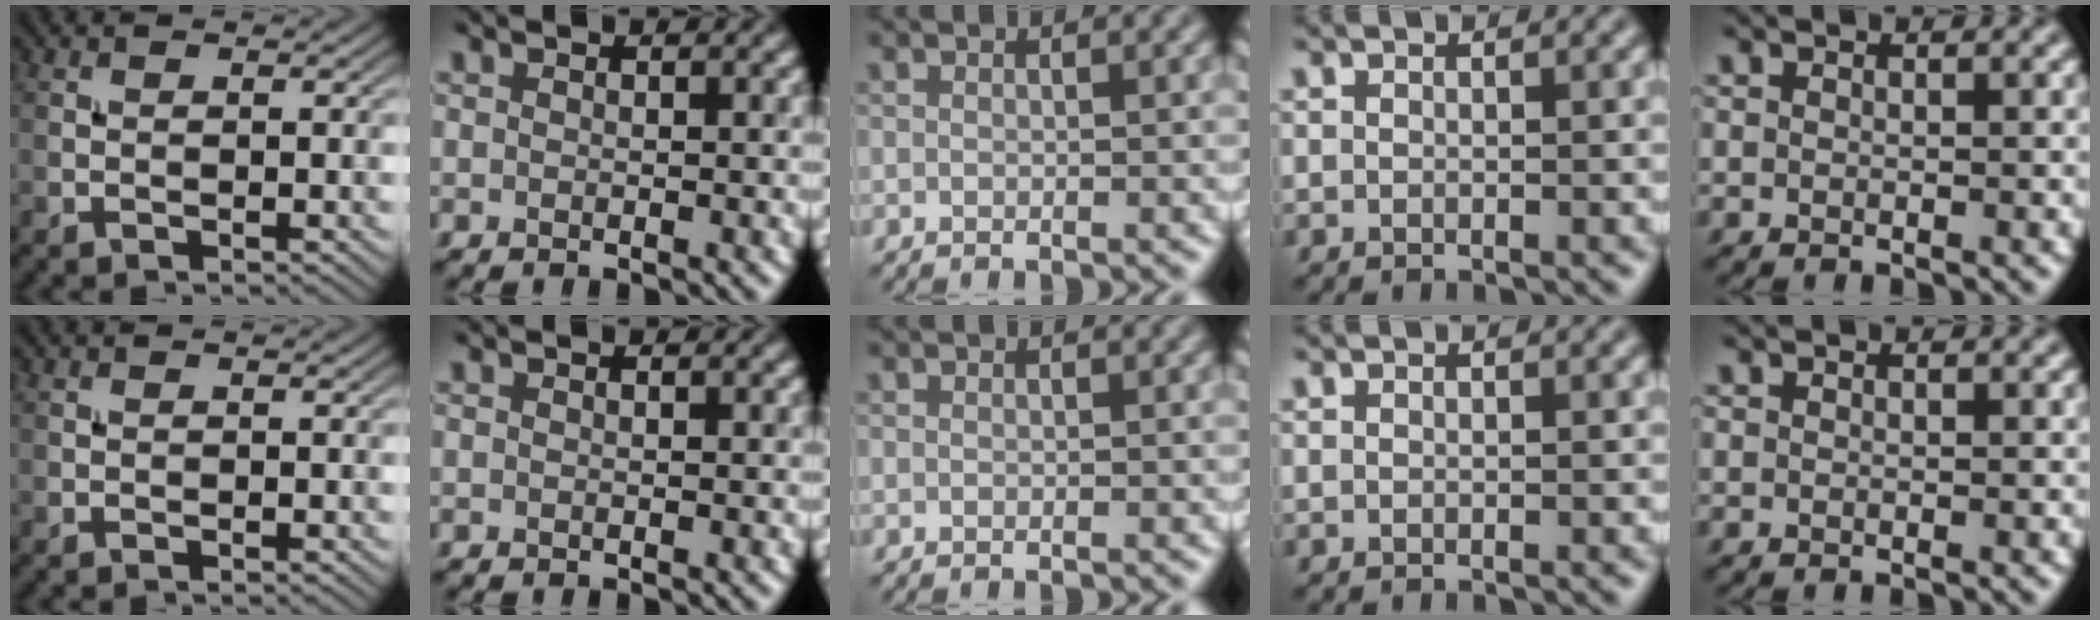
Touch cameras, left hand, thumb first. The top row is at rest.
{}